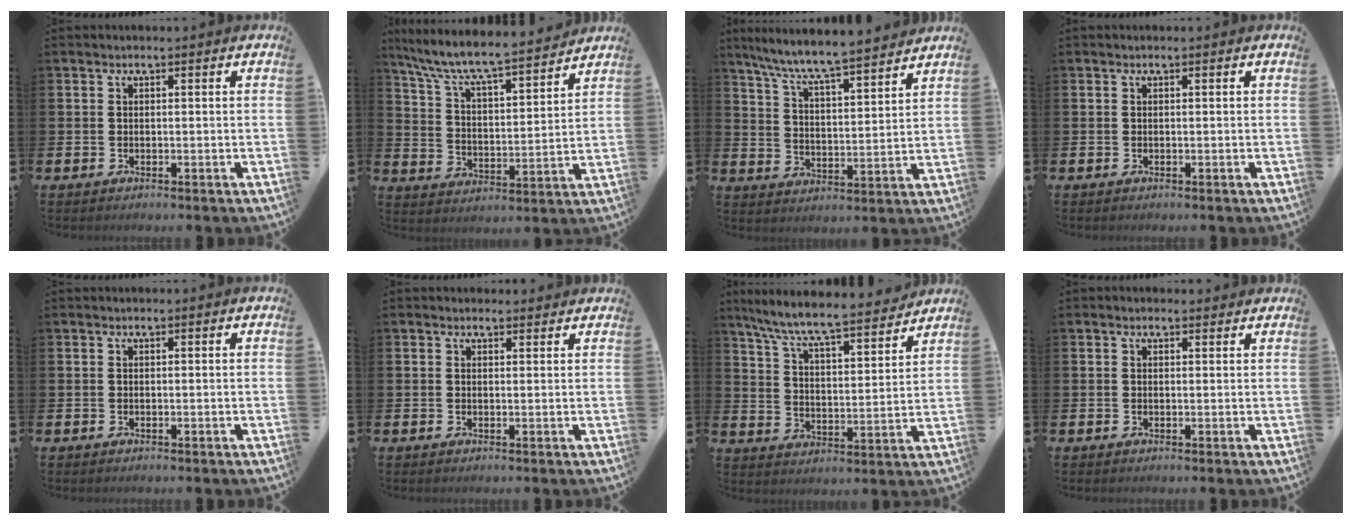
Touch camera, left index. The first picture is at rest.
{"total": 8.0, "force": [7.5, 0.7, 2.9], "torque": [-0.094, -0.058, 0.125]}
{"total": 7.7, "force": [7.3, 0.1, 2.5], "torque": [-0.081, -0.054, 0.126]}
{"total": 0.0}
{"total": 0.0}
{"total": 1.0, "force": [0.9, 0.4, 0.1], "torque": [0.006, 0.003, 0.014]}
{"total": 8.2, "force": [7.6, 0.8, 3.0], "torque": [-0.094, -0.056, 0.130]}
{"total": 0.7, "force": [0.5, 0.4, 0.3], "torque": [0.003, 0.004, 0.006]}